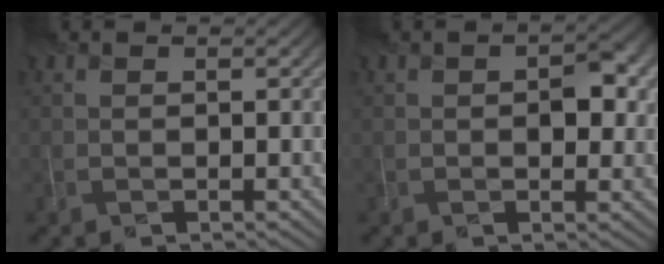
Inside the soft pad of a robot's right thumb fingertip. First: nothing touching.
{"total": 3.2, "force": [0.0, 1.8, 2.6], "torque": [-0.043, -0.005, 0.003]}